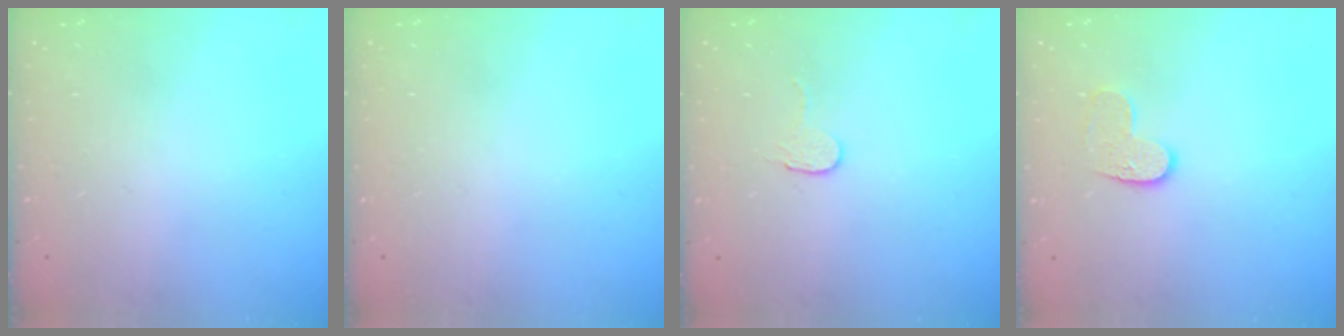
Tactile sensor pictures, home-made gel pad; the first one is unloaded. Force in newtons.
{"total": 0.0}
{"total": 2.7, "press": 2.7, "slide": 0.2}
{"total": 6.8, "press": 6.8, "slide": 0.1}